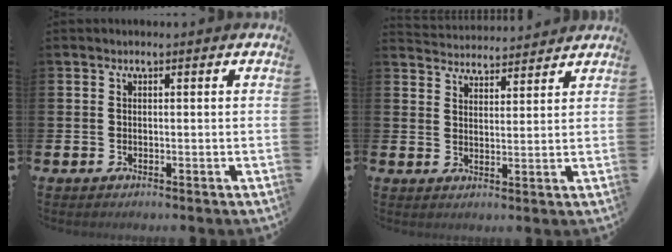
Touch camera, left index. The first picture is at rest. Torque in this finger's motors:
{"motor_torque": [-0.88, -0.88, -0.29, -0.09]}